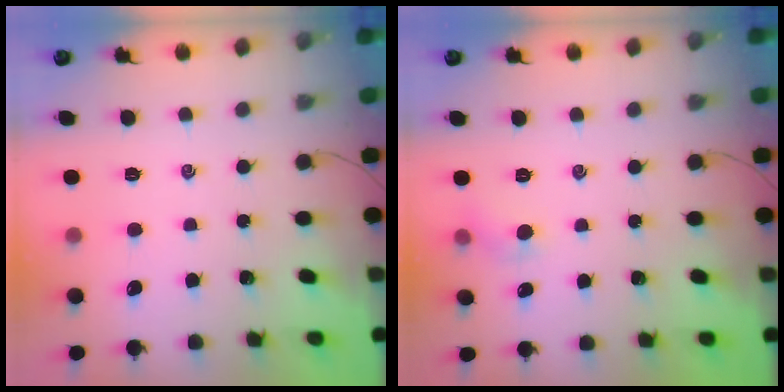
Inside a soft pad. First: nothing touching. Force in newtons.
{"total": 5.2, "press": 4.9, "slide": 1.6}